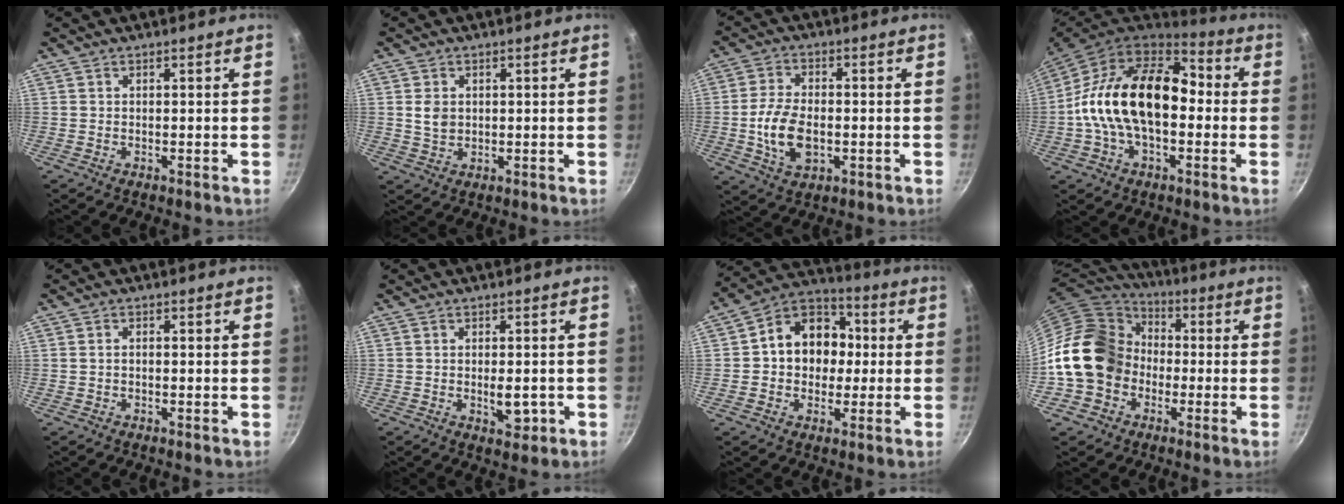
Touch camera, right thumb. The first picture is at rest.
{"total": 3.6, "force": [0.6, 2.8, 2.2], "torque": [-0.033, -0.001, 0.015]}
{"total": 9.9, "force": [-1.5, 5.9, 7.8], "torque": [-0.145, 0.007, -0.027]}
{"total": 21.1, "force": [-0.8, 13.0, 16.7], "torque": [-0.260, 0.043, -0.031]}
{"total": 1.0, "force": [-0.2, 0.6, 0.7], "torque": [-0.015, 0.007, -0.004]}
{"total": 4.3, "force": [-1.0, 2.2, 3.6], "torque": [-0.039, 0.001, -0.008]}
{"total": 14.1, "force": [0.6, 11.4, 8.2], "torque": [-0.082, 0.031, -0.009]}
{"total": 18.0, "force": [-1.9, 15.0, 9.7], "torque": [-0.148, 0.051, -0.040]}